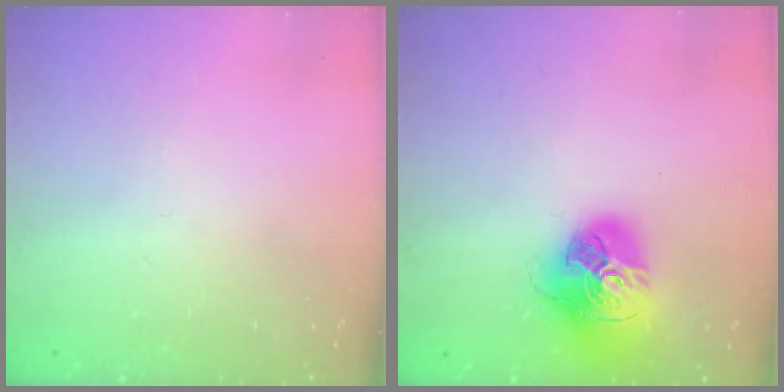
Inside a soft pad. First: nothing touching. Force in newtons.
{"total": 16.7, "press": 16.6, "slide": 1.9}